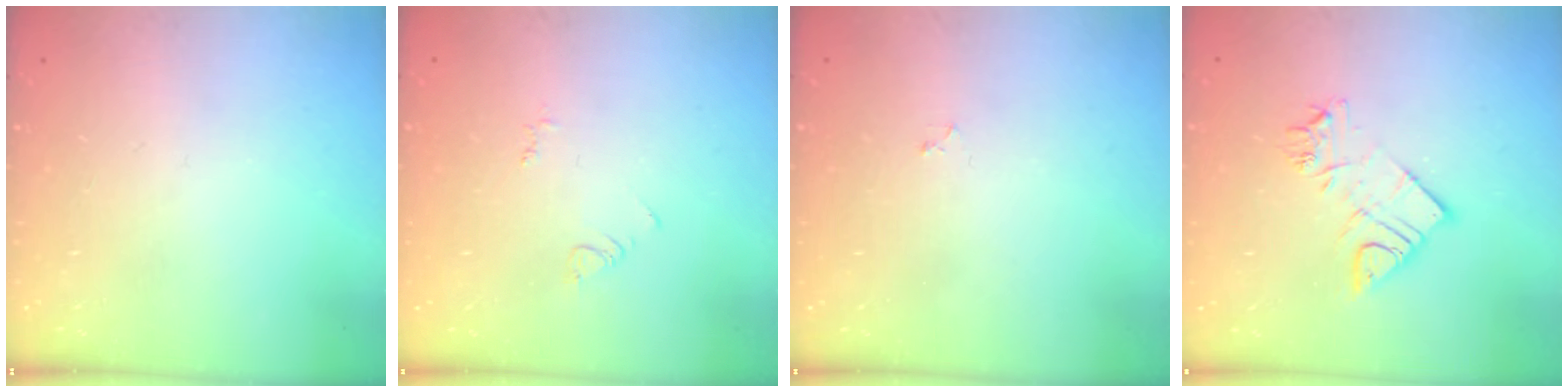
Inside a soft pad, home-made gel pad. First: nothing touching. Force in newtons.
{"total": 2.9, "press": 2.9, "slide": 0.4}
{"total": 2.2, "press": 2.1, "slide": 0.3}
{"total": 10.5, "press": 10.5, "slide": 1.0}